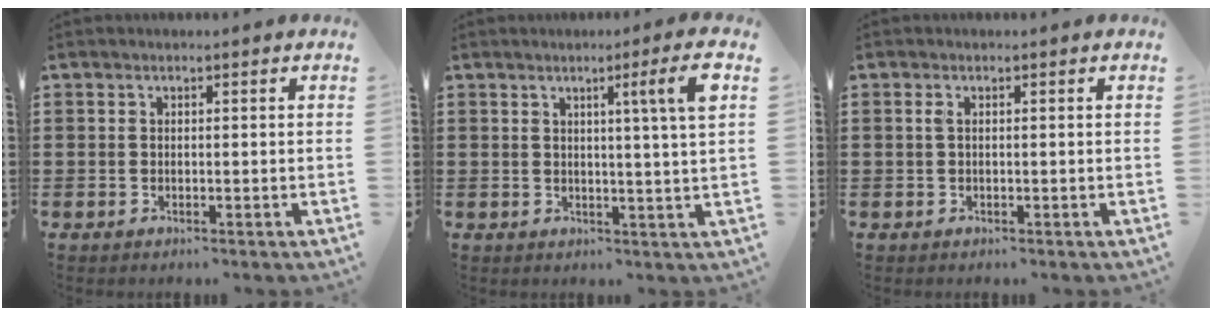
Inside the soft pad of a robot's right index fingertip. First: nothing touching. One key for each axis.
{"total": 6.5, "fx": 2.7, "fy": -0.8, "fz": 5.9, "tx": -0.094, "ty": -0.012, "tz": 0.034}
{"total": 0.8, "fx": 0.0, "fy": 0.1, "fz": 0.8, "tx": -0.017, "ty": -0.001, "tz": 0.001}